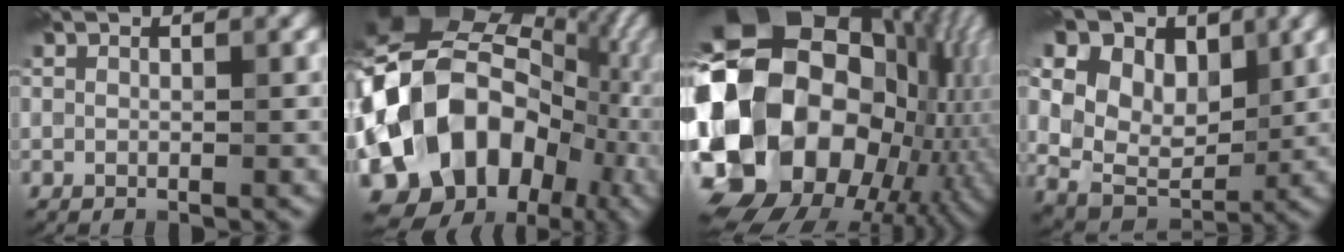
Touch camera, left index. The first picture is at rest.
{"total": 18.0, "force": [-1.9, 14.5, 10.5], "torque": [-0.196, 0.021, -0.037]}
{"total": 21.3, "force": [-1.7, 16.2, 13.7], "torque": [-0.299, 0.005, -0.030]}
{"total": 14.7, "force": [6.5, 10.1, 8.5], "torque": [-0.156, 0.039, 0.108]}